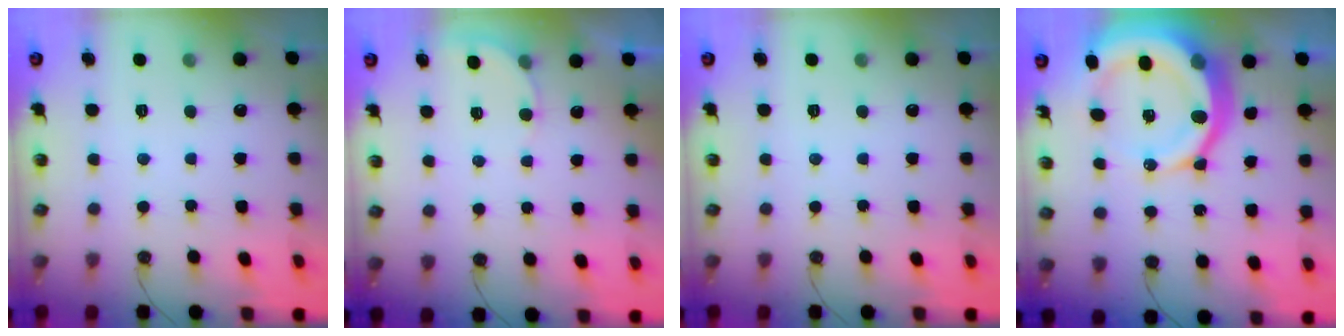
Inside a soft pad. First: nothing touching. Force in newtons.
{"total": 3.4, "press": 3.4, "slide": 0.3}
{"total": 0.0}
{"total": 19.8, "press": 19.6, "slide": 2.3}